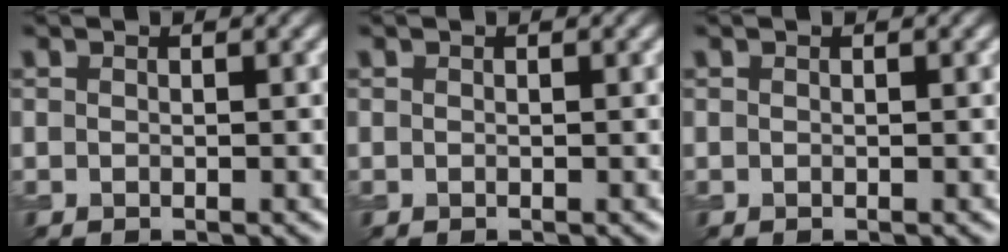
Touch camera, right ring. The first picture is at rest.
{"total": 0.0}
{"total": 0.0}